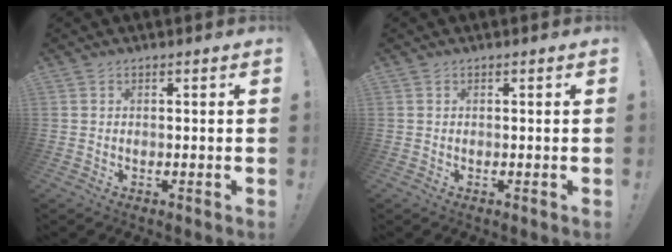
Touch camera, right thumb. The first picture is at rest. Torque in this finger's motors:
{"motor_torque": [-0.01, 0.01, -0.02, 0.05, 0.00]}